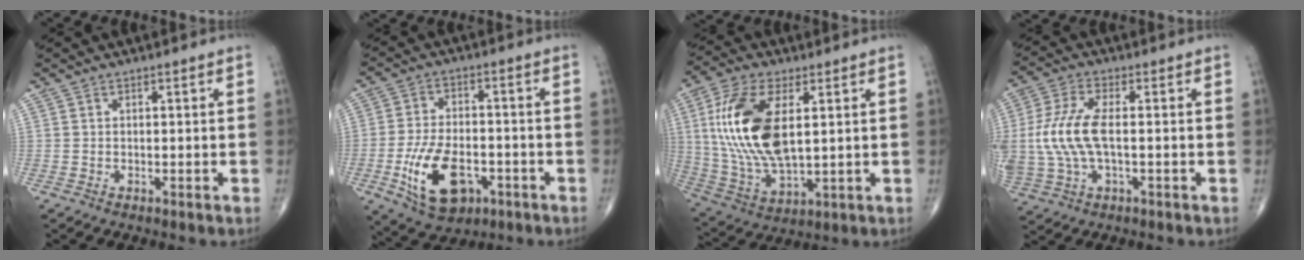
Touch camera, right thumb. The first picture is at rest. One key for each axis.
{"total": 13.4, "fx": -4.8, "fy": 7.6, "fz": 9.9, "tx": -0.168, "ty": 0.014, "tz": -0.075}
{"total": 18.6, "fx": 3.7, "fy": 8.9, "fz": 15.9, "tx": -0.328, "ty": -0.014, "tz": 0.076}
{"total": 11.3, "fx": -0.1, "fy": 5.1, "fz": 10.1, "tx": -0.249, "ty": 0.013, "tz": -0.001}